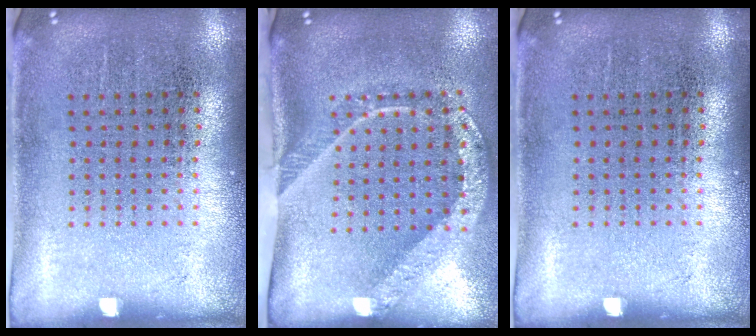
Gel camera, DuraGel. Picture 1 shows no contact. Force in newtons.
{"total": 2.4, "press": 1.7, "slide": 1.7}
{"total": 0.0}